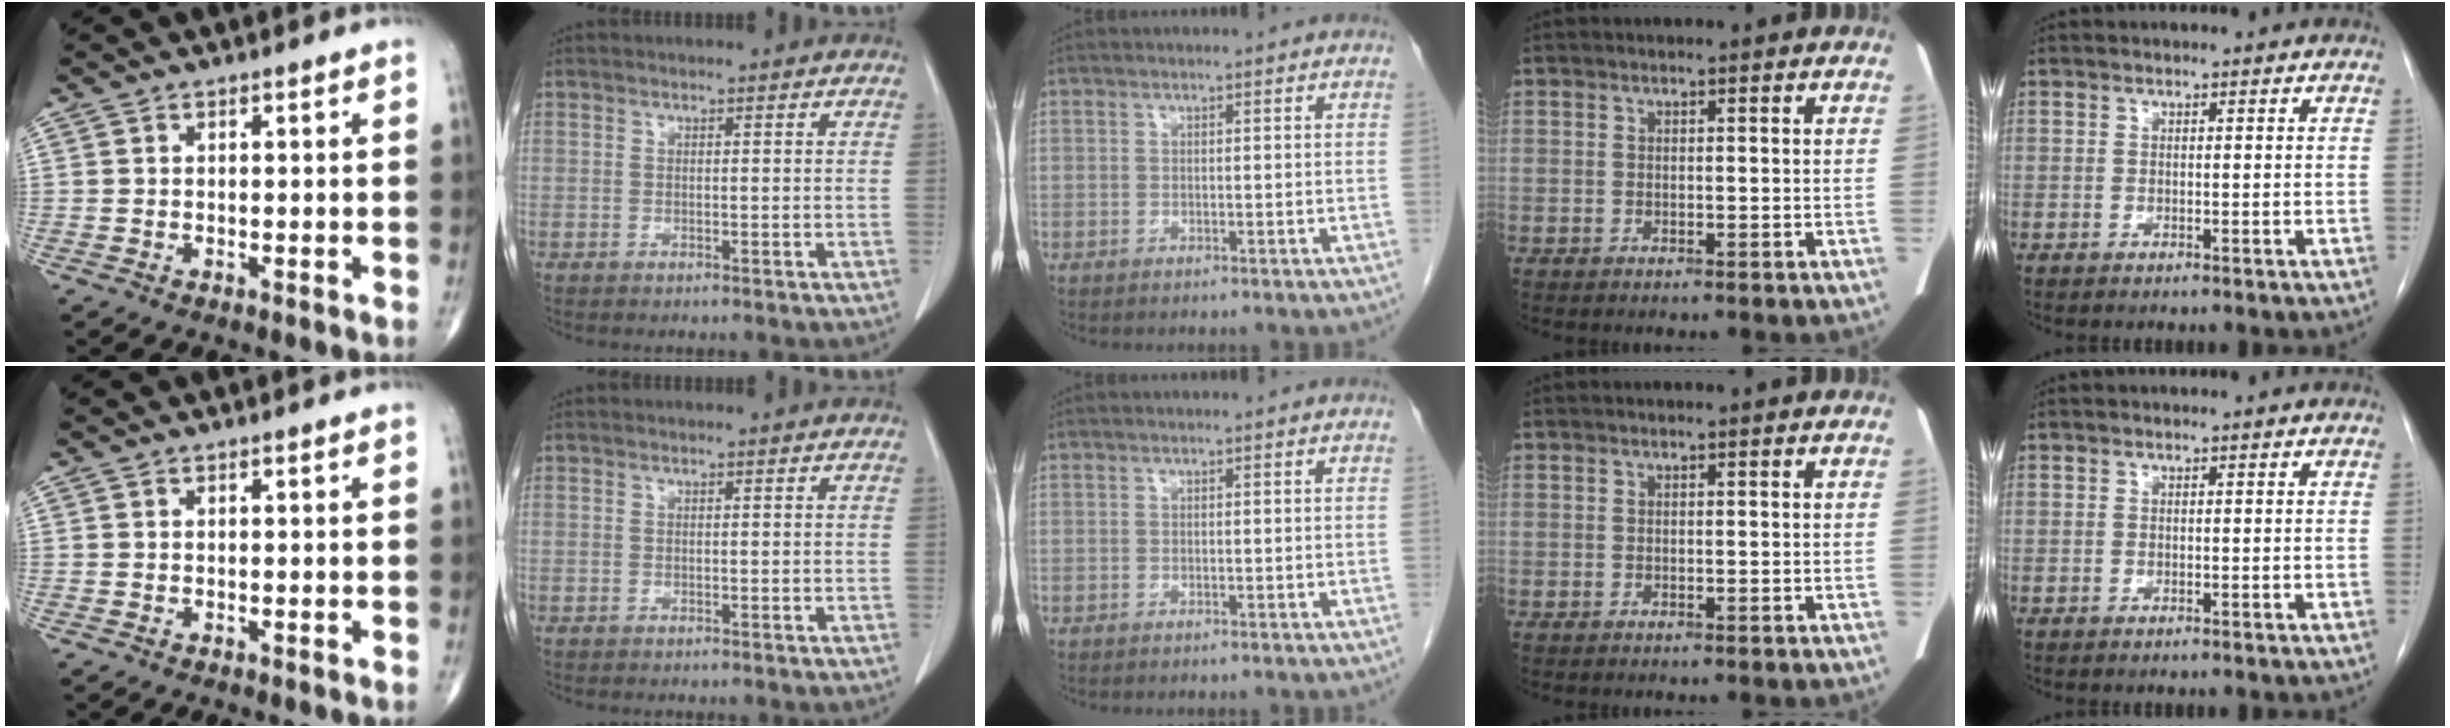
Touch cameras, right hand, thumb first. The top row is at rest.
{}